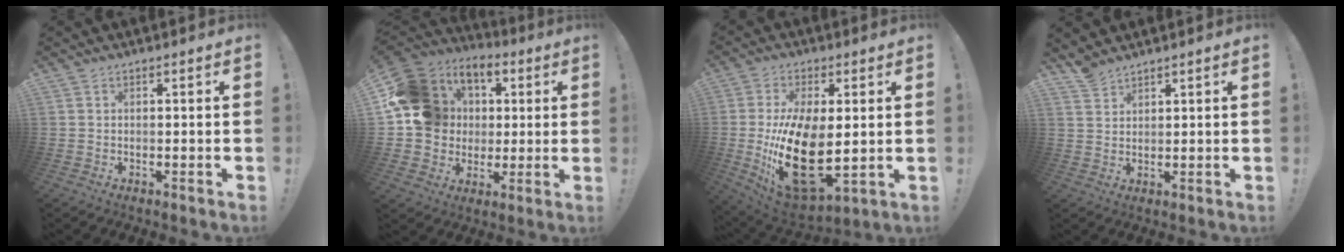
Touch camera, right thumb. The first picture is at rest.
{"total": 17.3, "force": [2.6, 15.8, 6.4], "torque": [-0.103, -0.008, 0.078]}
{"total": 22.7, "force": [-1.7, 11.7, 19.4], "torque": [-0.368, -0.026, -0.019]}
{"total": 3.8, "force": [3.5, 1.1, 1.1], "torque": [-0.020, -0.019, 0.068]}